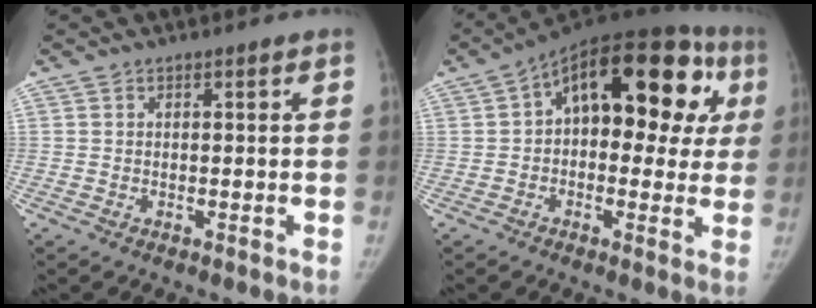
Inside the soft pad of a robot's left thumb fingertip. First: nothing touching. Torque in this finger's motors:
{"motor_torque": [-0.30, 1.40, 1.21, -1.39, 0.15]}